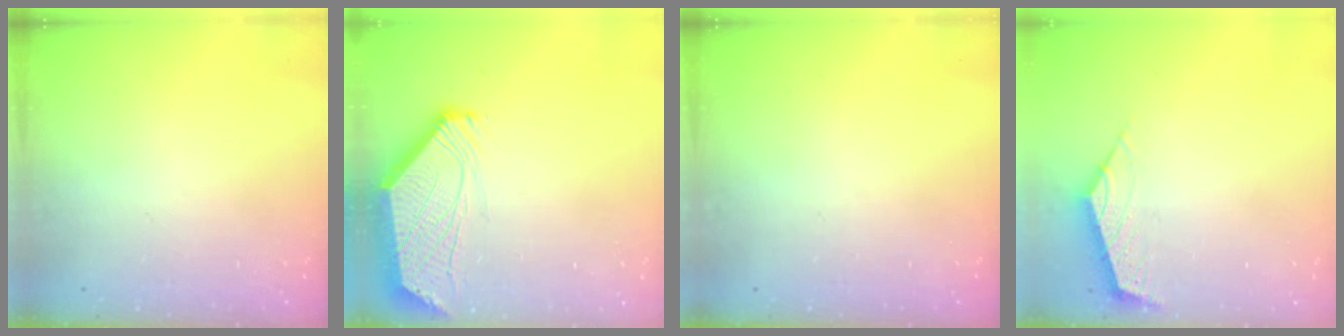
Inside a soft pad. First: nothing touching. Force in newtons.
{"total": 2.5, "press": 2.4, "slide": 0.6}
{"total": 0.0}
{"total": 2.6, "press": 2.6, "slide": 0.7}